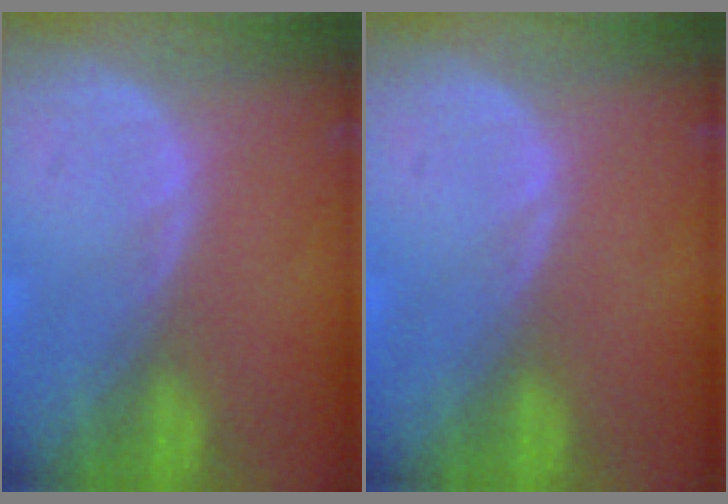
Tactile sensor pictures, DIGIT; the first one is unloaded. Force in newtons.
{"total": 0.0}